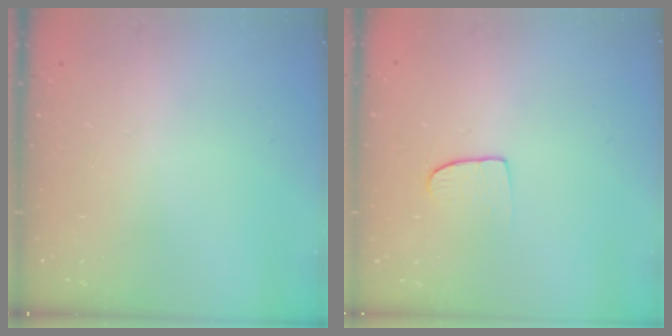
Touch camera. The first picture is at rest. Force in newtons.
{"total": 6.4, "press": 6.3, "slide": 0.4}